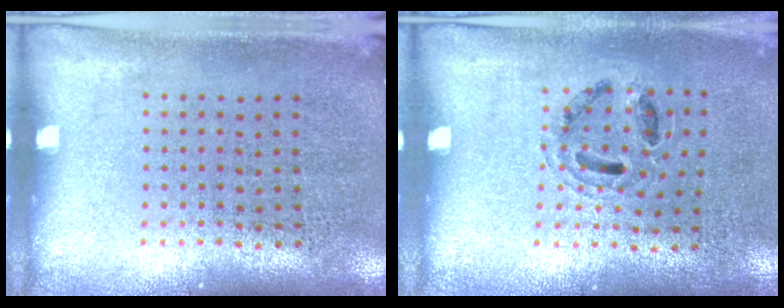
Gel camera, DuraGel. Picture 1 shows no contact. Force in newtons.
{"total": 0.8, "press": 0.8, "slide": 0.3}